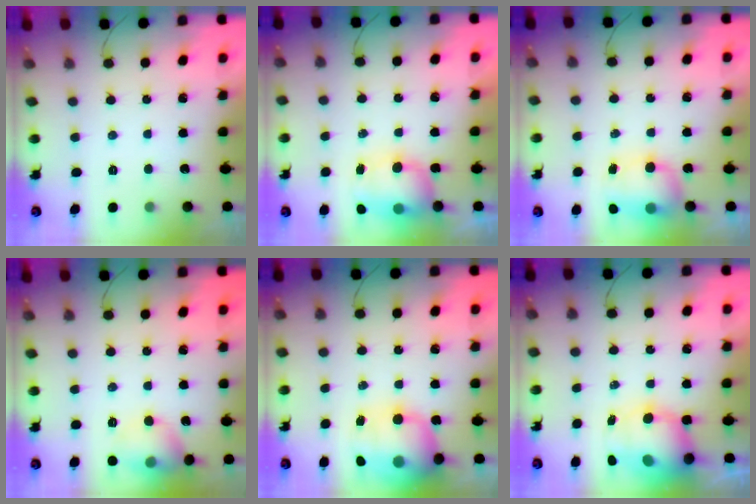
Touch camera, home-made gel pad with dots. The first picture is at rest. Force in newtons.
{"total": 8.0, "press": 7.8, "slide": 1.5}
{"total": 7.5, "press": 7.3, "slide": 1.3}
{"total": 10.2, "press": 10.0, "slide": 2.0}
{"total": 15.2, "press": 14.7, "slide": 3.7}
{"total": 9.4, "press": 9.0, "slide": 2.7}